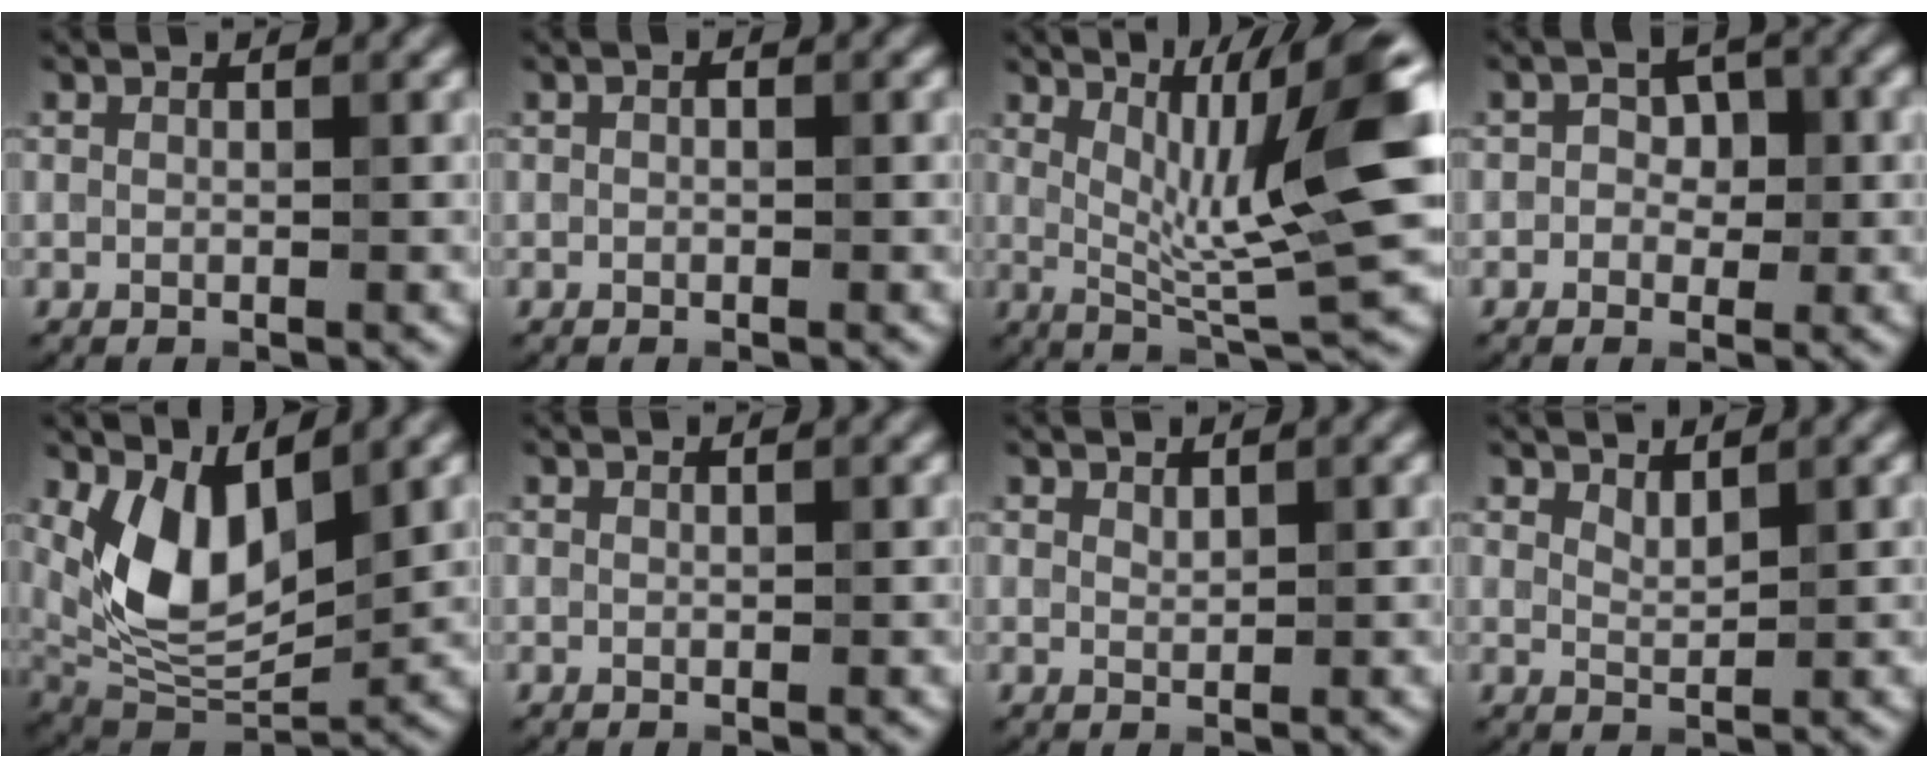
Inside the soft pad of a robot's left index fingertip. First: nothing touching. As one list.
[{"total": 0.7, "force": [0.0, 0.5, 0.5], "torque": [-0.006, 0.001, 0.000]}, {"total": 10.8, "force": [2.8, 1.9, 10.3], "torque": [-0.152, -0.002, 0.053]}, {"total": 2.2, "force": [-0.2, 1.8, 1.2], "torque": [0.003, 0.004, -0.012]}, {"total": 7.4, "force": [2.4, 4.0, 5.8], "torque": [-0.113, -0.025, 0.051]}, {"total": 0.0}, {"total": 0.7, "force": [0.6, 0.2, 0.2], "torque": [-0.006, -0.002, 0.015]}, {"total": 1.4, "force": [1.1, 0.3, 0.7], "torque": [-0.017, -0.004, 0.024]}]